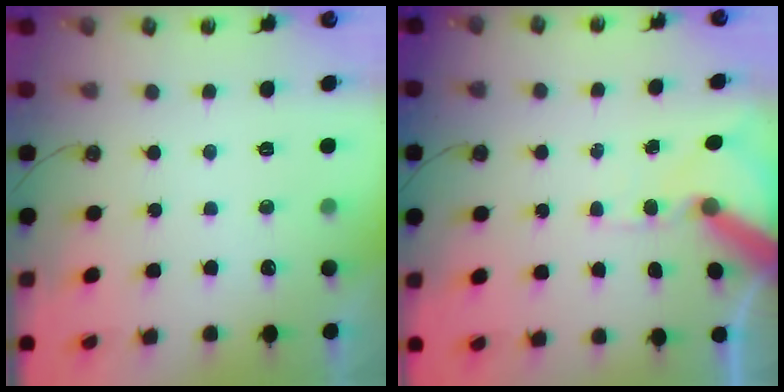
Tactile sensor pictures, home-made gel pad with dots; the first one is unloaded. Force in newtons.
{"total": 10.7, "press": 10.6, "slide": 1.4}